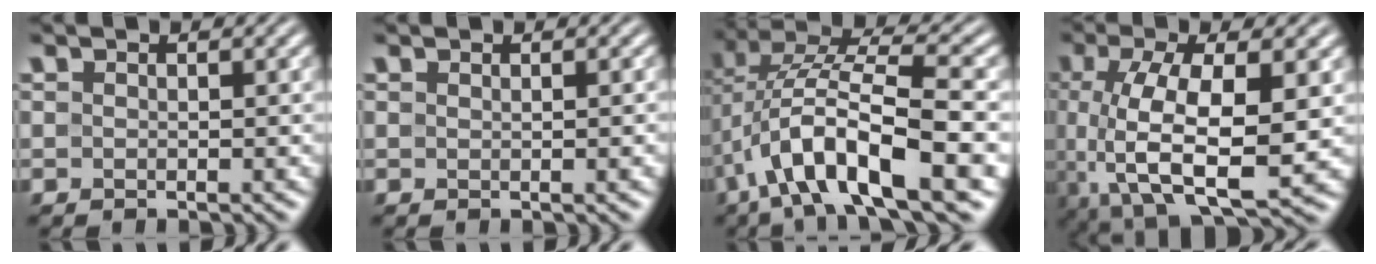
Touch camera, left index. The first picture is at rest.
{"total": 1.0, "force": [0.1, 0.2, 1.0], "torque": [-0.011, 0.003, -0.001]}
{"total": 11.9, "force": [-3.7, 4.2, 10.5], "torque": [-0.189, 0.019, -0.070]}
{"total": 9.4, "force": [-0.8, 3.7, 8.6], "torque": [-0.171, -0.007, -0.013]}